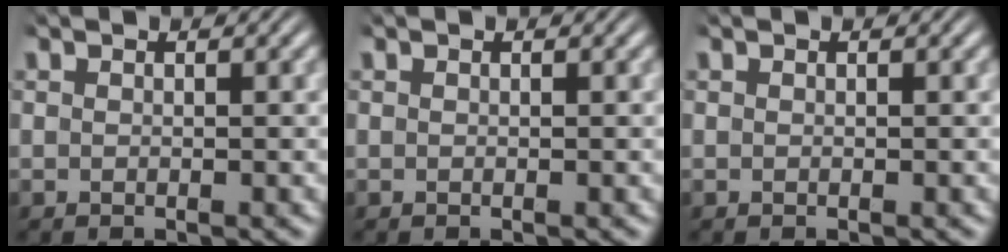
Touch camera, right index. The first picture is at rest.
{"total": 0.0}
{"total": 0.0}